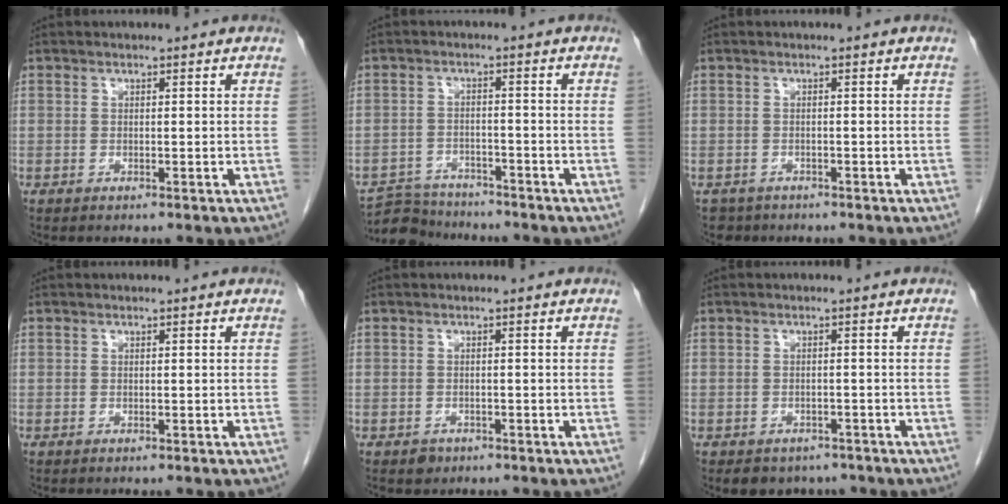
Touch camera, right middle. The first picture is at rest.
{"total": 6.2, "force": [-6.0, 1.7, -0.1], "torque": [0.003, 0.000, -0.103]}
{"total": 2.3, "force": [-1.8, 1.4, -0.2], "torque": [-0.003, 0.002, -0.030]}
{"total": 0.0}
{"total": 1.3, "force": [-0.8, 1.0, 0.2], "torque": [-0.003, 0.002, -0.011]}
{"total": 5.0, "force": [-4.0, 2.9, 0.9], "torque": [-0.003, 0.008, -0.049]}